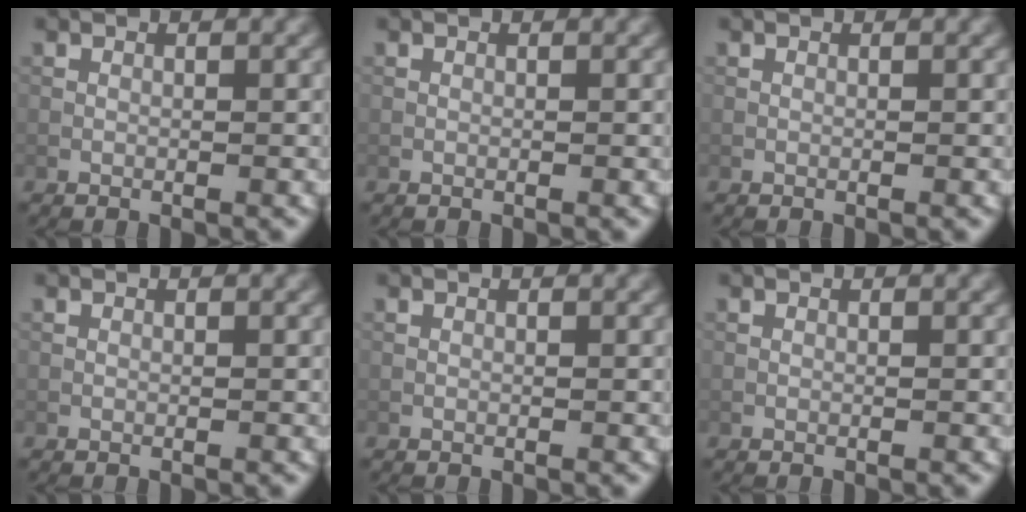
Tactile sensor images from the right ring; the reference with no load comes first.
{"total": 0.0}
{"total": 0.0}
{"total": 0.0}
{"total": 0.0}
{"total": 0.0}